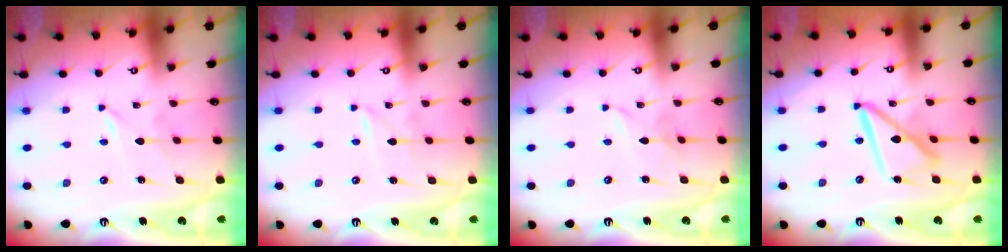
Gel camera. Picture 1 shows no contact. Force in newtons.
{"total": 1.1, "press": 1.1, "slide": 0.1}
{"total": 1.3, "press": 1.3, "slide": 0.1}
{"total": 14.2, "press": 14.2, "slide": 1.4}